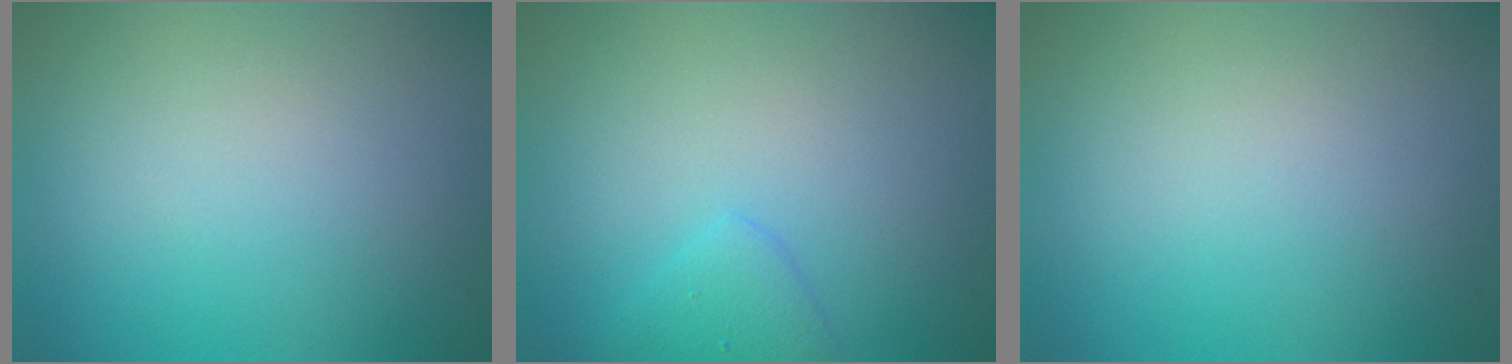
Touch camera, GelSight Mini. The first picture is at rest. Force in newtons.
{"total": 1.7, "press": 1.7, "slide": 0.1}
{"total": 0.0}